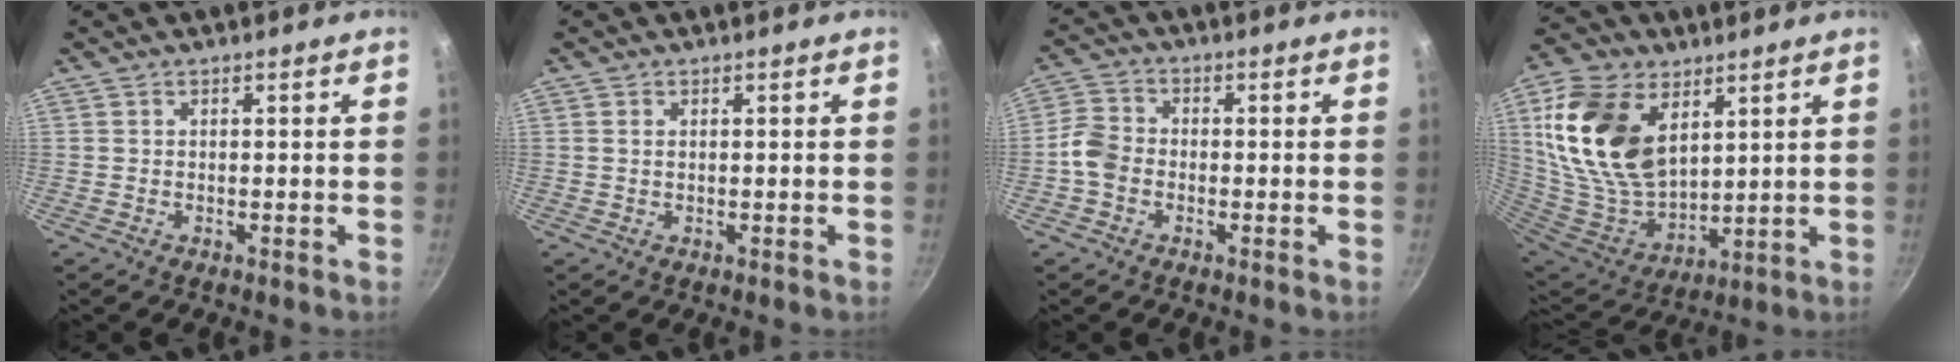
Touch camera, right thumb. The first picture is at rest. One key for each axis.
{"total": 0.9, "fx": 0.3, "fy": 0.6, "fz": 0.7, "tx": -0.012, "ty": 0.002, "tz": 0.004}
{"total": 5.1, "fx": -1.5, "fy": 4.0, "fz": 2.7, "tx": -0.049, "ty": 0.017, "tz": -0.045}
{"total": 21.5, "fx": 7.8, "fy": 13.5, "fz": 14.9, "tx": -0.271, "ty": -0.038, "tz": 0.161}